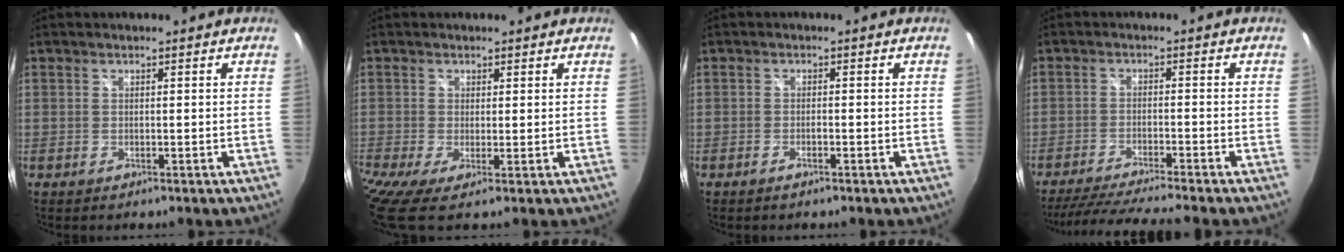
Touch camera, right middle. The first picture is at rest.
{"total": 5.9, "force": [-0.7, 1.1, 5.7], "torque": [-0.116, -0.020, -0.021]}
{"total": 1.2, "force": [-0.9, 0.3, 0.8], "torque": [-0.017, 0.000, -0.017]}
{"total": 11.1, "force": [-9.8, -0.6, 5.0], "torque": [-0.109, -0.017, -0.165]}